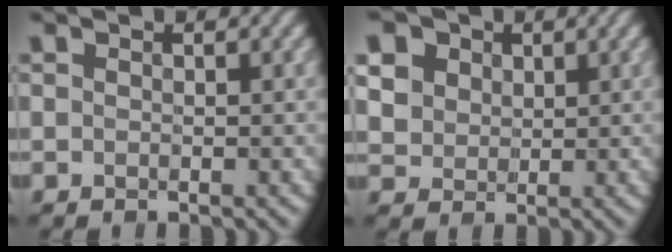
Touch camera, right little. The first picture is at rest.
{"total": 7.5, "force": [3.4, 5.9, 3.2], "torque": [-0.115, 0.019, 0.059]}